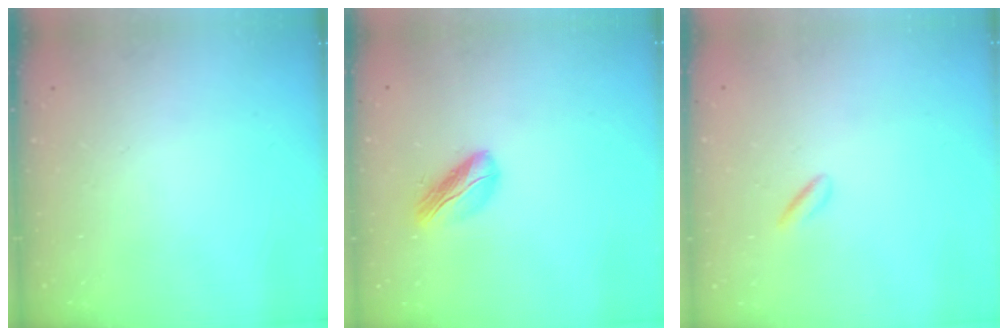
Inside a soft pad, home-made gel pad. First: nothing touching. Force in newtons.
{"total": 6.4, "press": 6.2, "slide": 1.5}
{"total": 1.7, "press": 1.5, "slide": 0.8}